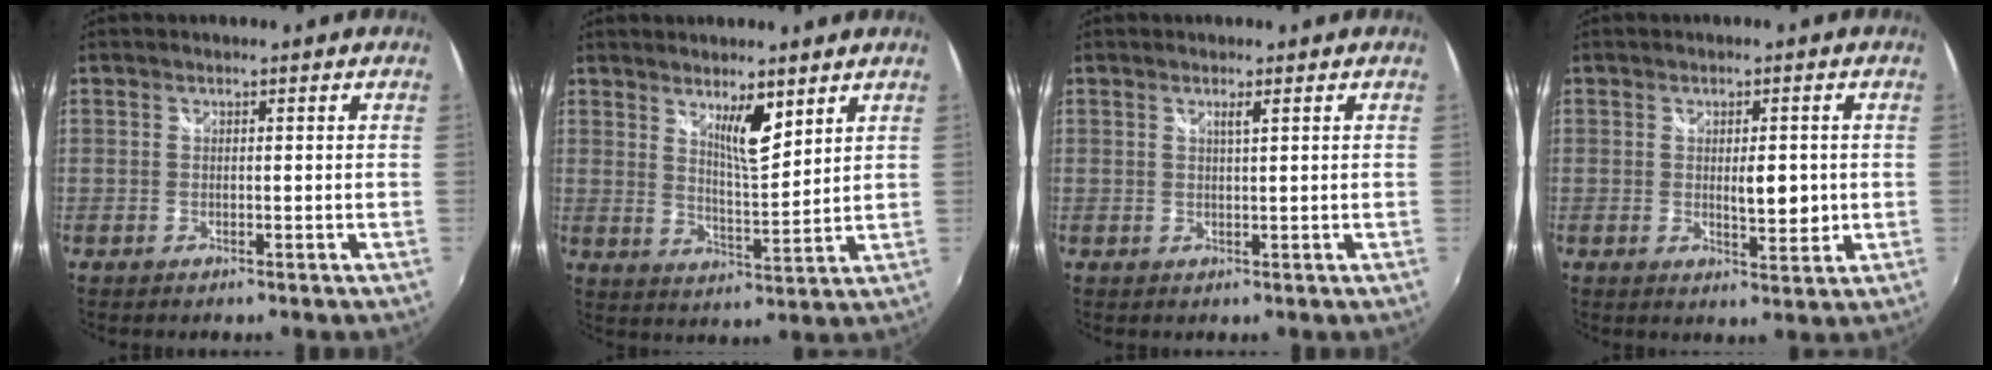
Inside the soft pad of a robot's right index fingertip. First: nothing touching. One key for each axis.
{"total": 6.7, "fx": 4.4, "fy": 1.4, "fz": 4.8, "tx": -0.077, "ty": -0.007, "tz": 0.073}
{"total": 1.2, "fx": 0.6, "fy": -0.3, "fz": 1.0, "tx": -0.016, "ty": 0.000, "tz": 0.010}
{"total": 4.8, "fx": 0.0, "fy": 1.9, "fz": 4.4, "tx": -0.065, "ty": -0.007, "tz": 0.004}